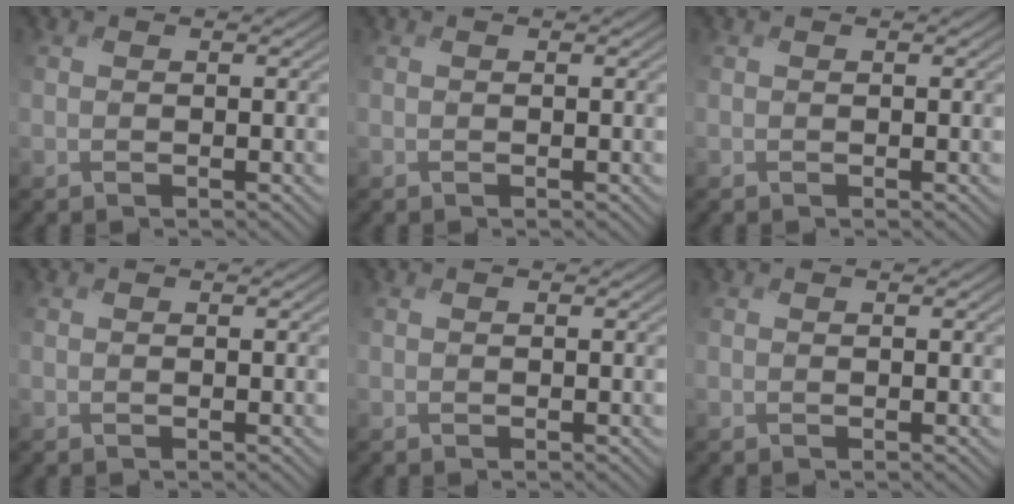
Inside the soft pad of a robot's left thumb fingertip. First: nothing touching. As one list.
[{"total": 0.0}, {"total": 0.0}, {"total": 0.0}, {"total": 0.0}, {"total": 0.0}]